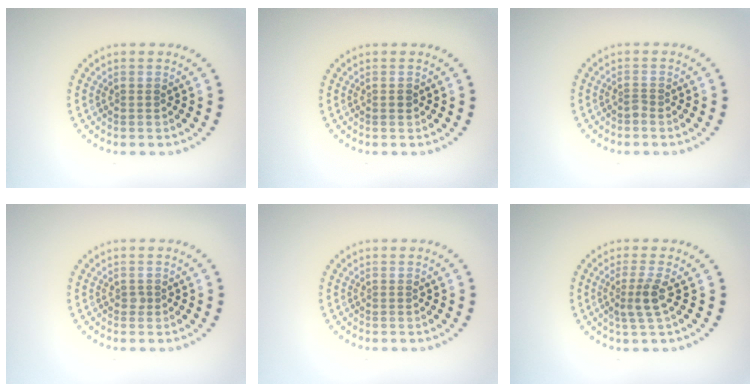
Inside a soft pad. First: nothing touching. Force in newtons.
{"total": 0.8, "press": 0.8, "slide": 0.2}
{"total": 0.8, "press": 0.5, "slide": 0.6}
{"total": 0.6, "press": 0.4, "slide": 0.4}
{"total": 0.0}
{"total": 2.4, "press": 1.8, "slide": 1.6}